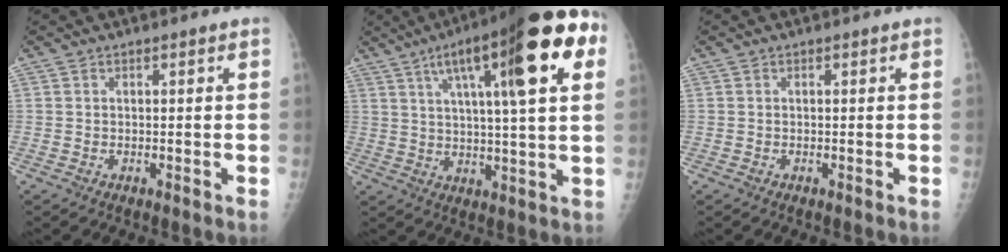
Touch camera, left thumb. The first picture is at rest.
{"total": 23.5, "force": [9.3, 5.0, 21.0], "torque": [-0.298, 0.005, 0.133]}
{"total": 0.0}